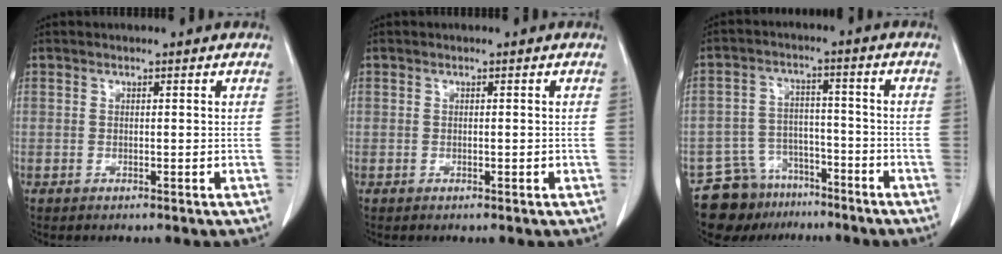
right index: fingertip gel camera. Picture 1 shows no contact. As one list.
[{"total": 0.5, "force": [-0.1, 0.2, 0.5], "torque": [-0.009, 0.000, 0.001]}, {"total": 9.0, "force": [-7.0, 5.5, 0.9], "torque": [-0.019, 0.029, -0.114]}]